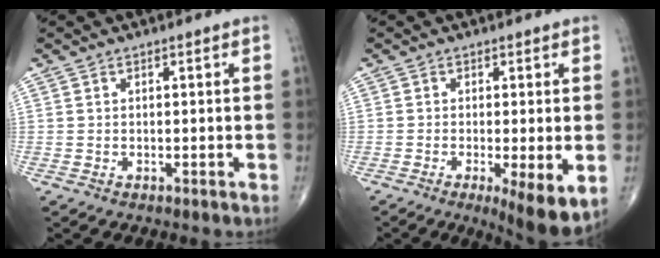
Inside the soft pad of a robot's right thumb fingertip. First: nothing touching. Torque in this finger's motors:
{"motor_torque": [-0.03, 0.42, 0.02, -0.23, -0.02]}